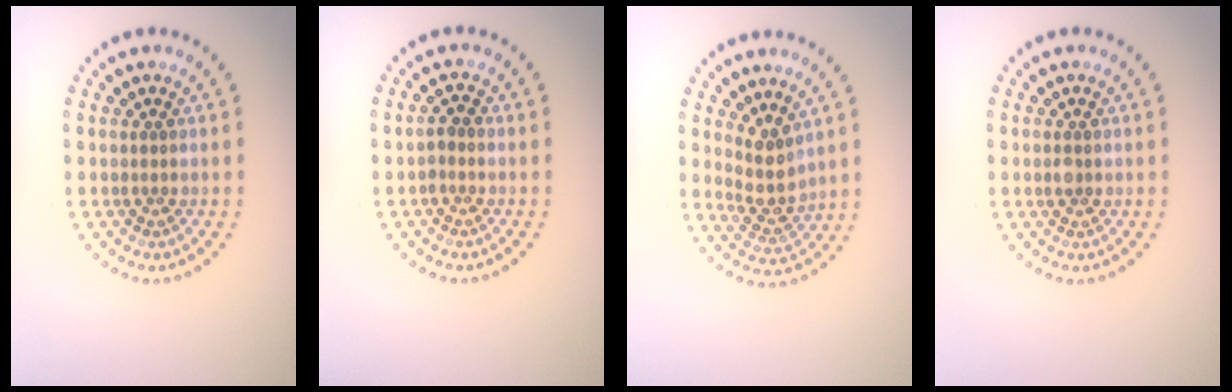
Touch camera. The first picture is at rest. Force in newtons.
{"total": 1.1, "press": 1.0, "slide": 0.3}
{"total": 2.9, "press": 2.3, "slide": 1.8}
{"total": 0.8, "press": 0.8, "slide": 0.1}